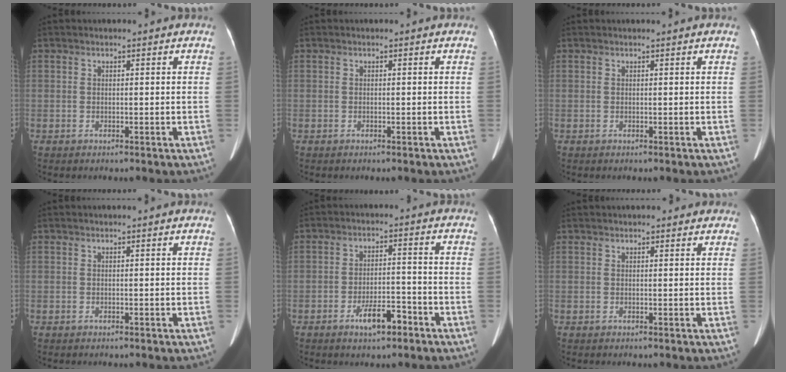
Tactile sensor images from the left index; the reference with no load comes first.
{"total": 0.0}
{"total": 0.7, "force": [0.6, 0.0, 0.2], "torque": [-0.002, 0.007, 0.012]}
{"total": 0.5, "force": [0.5, 0.0, 0.2], "torque": [-0.001, 0.006, 0.011]}
{"total": 5.3, "force": [-3.3, 1.6, 3.8], "torque": [-0.072, 0.000, -0.051]}
{"total": 3.9, "force": [3.4, 1.2, 1.4], "torque": [-0.010, 0.028, 0.041]}